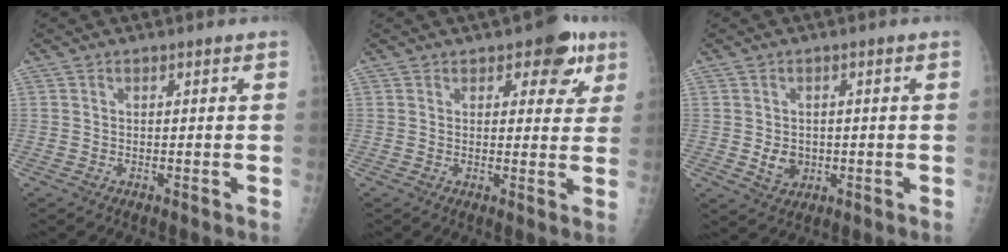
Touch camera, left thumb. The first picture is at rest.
{"total": 7.3, "force": [3.8, 4.1, 4.7], "torque": [-0.016, -0.010, 0.040]}
{"total": 4.0, "force": [-0.4, 3.3, 2.2], "torque": [-0.022, -0.001, 0.003]}